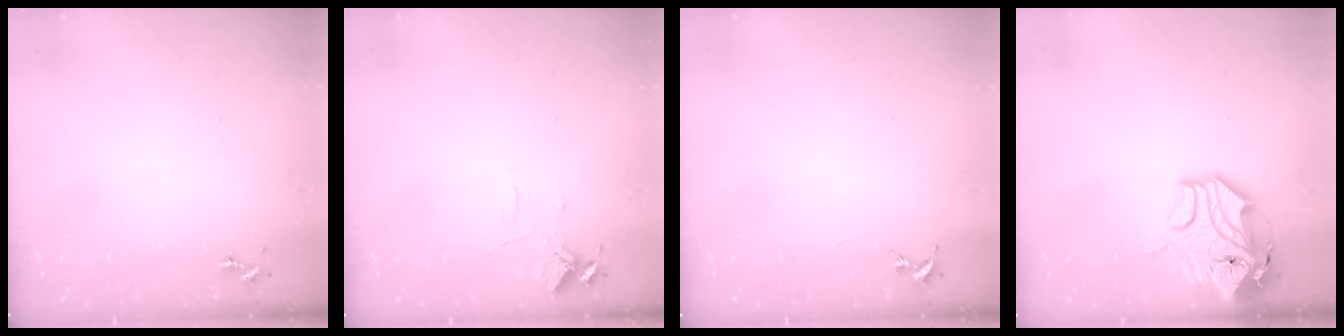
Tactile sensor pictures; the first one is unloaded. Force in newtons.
{"total": 5.7, "press": 5.6, "slide": 0.6}
{"total": 0.0}
{"total": 14.6, "press": 14.5, "slide": 1.7}